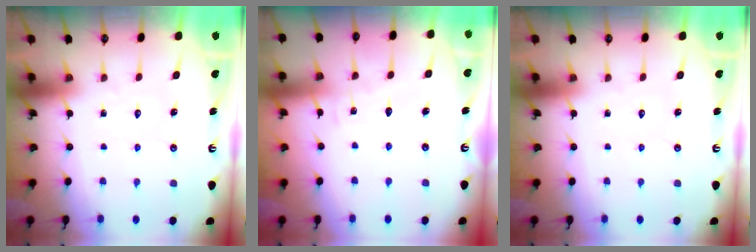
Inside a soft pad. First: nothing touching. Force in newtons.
{"total": 4.9, "press": 4.9, "slide": 0.6}
{"total": 0.0}